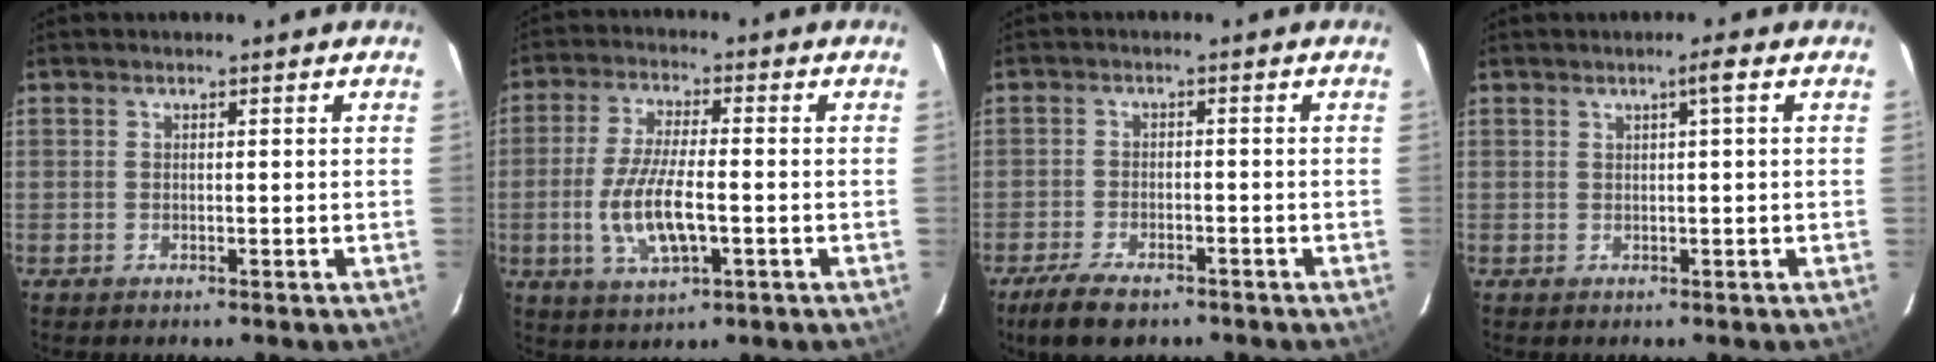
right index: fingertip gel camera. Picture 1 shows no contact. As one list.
[{"total": 10.4, "force": [-2.5, 3.4, 9.4], "torque": [-0.190, -0.010, -0.044]}, {"total": 7.7, "force": [-5.8, 2.9, 4.1], "torque": [-0.109, -0.016, -0.103]}, {"total": 1.8, "force": [0.7, -0.4, 1.6], "torque": [-0.028, 0.004, 0.014]}]